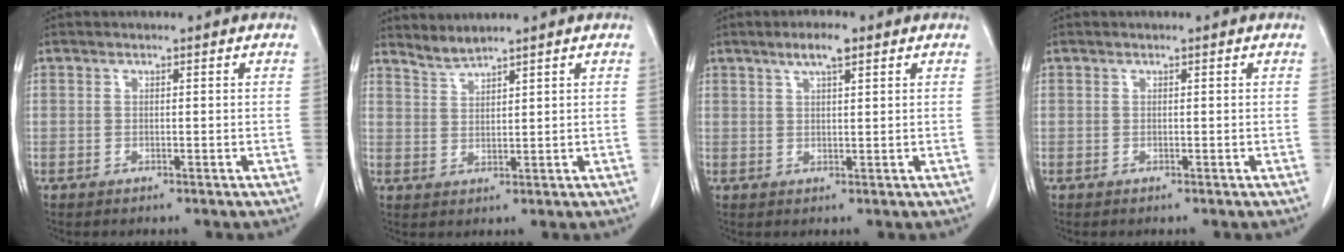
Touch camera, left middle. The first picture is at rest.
{"total": 2.4, "force": [2.3, -0.6, 0.0], "torque": [-0.003, -0.003, 0.055]}
{"total": 3.6, "force": [2.3, 0.5, 2.7], "torque": [-0.054, 0.005, 0.040]}
{"total": 0.0}